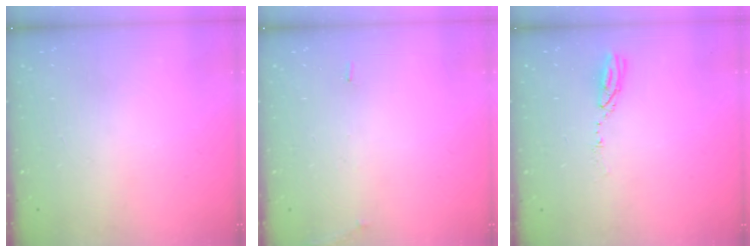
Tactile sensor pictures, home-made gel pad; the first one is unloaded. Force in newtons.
{"total": 6.0, "press": 5.7, "slide": 1.9}
{"total": 3.7, "press": 3.7, "slide": 0.2}